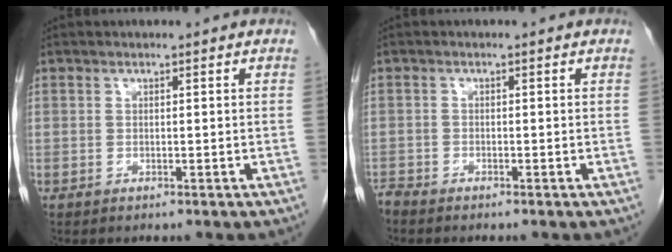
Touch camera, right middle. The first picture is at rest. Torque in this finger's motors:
{"motor_torque": [0.15, -0.35, 0.07, 0.06]}